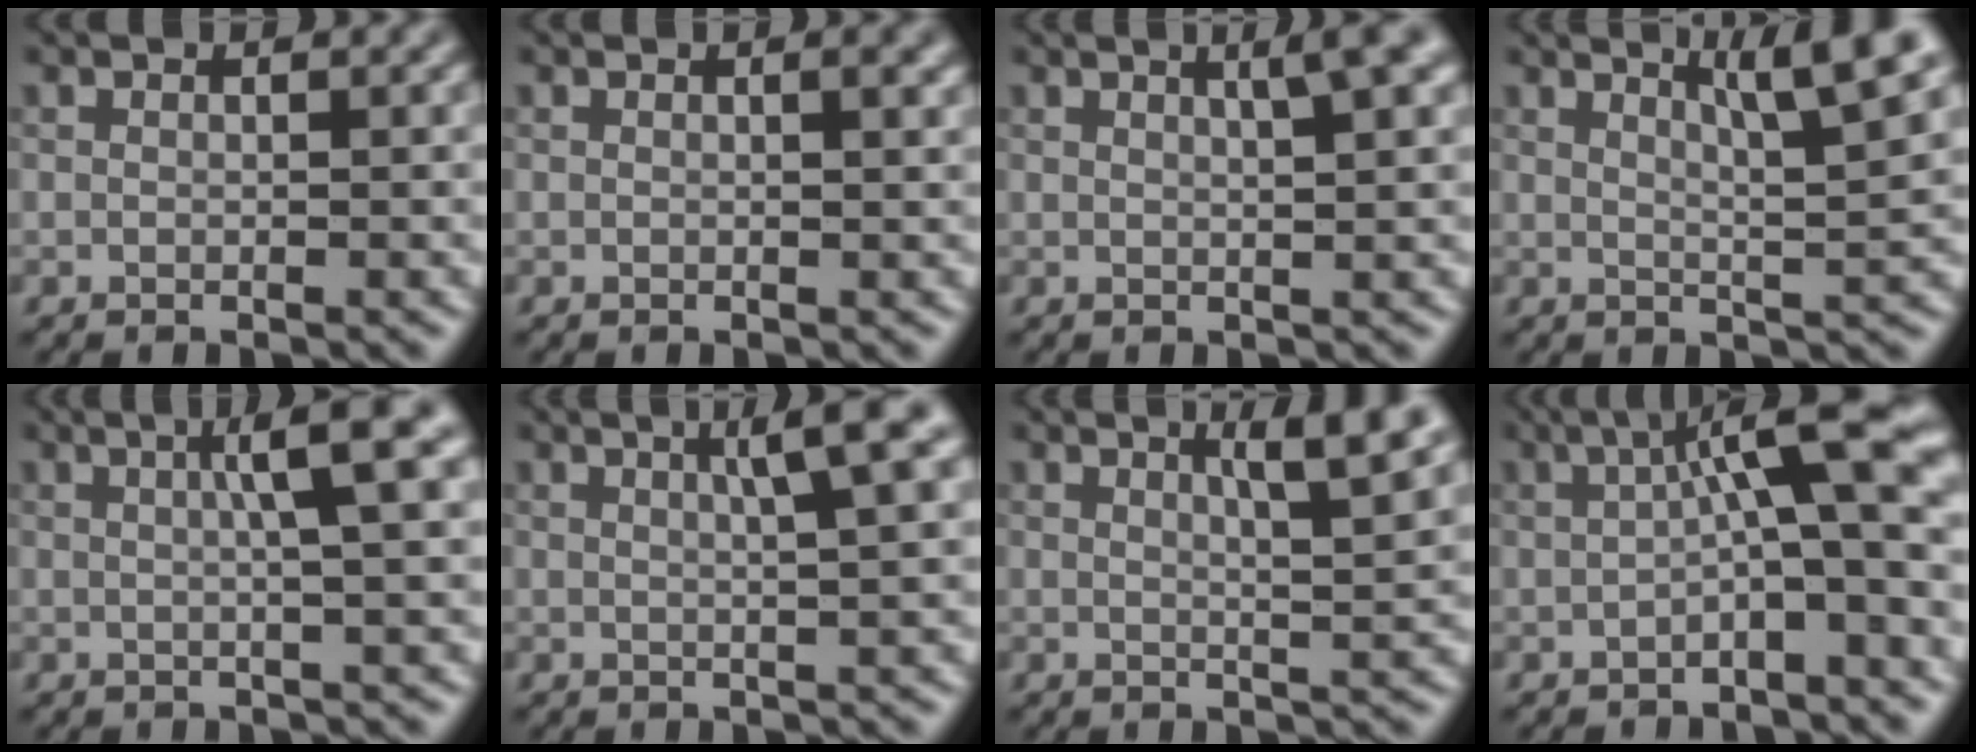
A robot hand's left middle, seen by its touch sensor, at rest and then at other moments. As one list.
[{"total": 1.2, "force": [0.4, 0.3, 1.0], "torque": [-0.012, 0.000, 0.006]}, {"total": 3.1, "force": [1.5, 0.5, 2.6], "torque": [-0.027, 0.007, 0.020]}, {"total": 6.0, "force": [3.2, 0.8, 5.0], "torque": [-0.062, 0.008, 0.054]}, {"total": 4.8, "force": [1.2, 0.6, 4.6], "torque": [-0.064, 0.016, 0.016]}, {"total": 4.2, "force": [1.6, 0.6, 3.9], "torque": [-0.048, 0.011, 0.022]}, {"total": 4.5, "force": [2.3, 0.7, 3.8], "torque": [-0.047, 0.005, 0.034]}, {"total": 7.7, "force": [0.5, 1.5, 7.5], "torque": [-0.101, 0.024, -0.005]}]